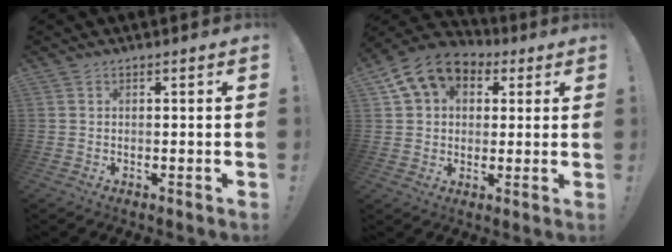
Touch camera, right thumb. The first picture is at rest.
{"total": 12.7, "force": [5.8, 9.5, 6.2], "torque": [-0.100, -0.019, 0.116]}